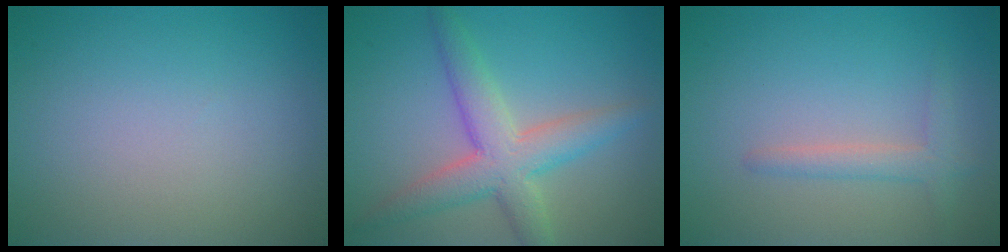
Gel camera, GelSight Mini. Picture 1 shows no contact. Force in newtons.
{"total": 5.2, "press": 5.2, "slide": 0.3}
{"total": 1.9, "press": 1.9, "slide": 0.2}